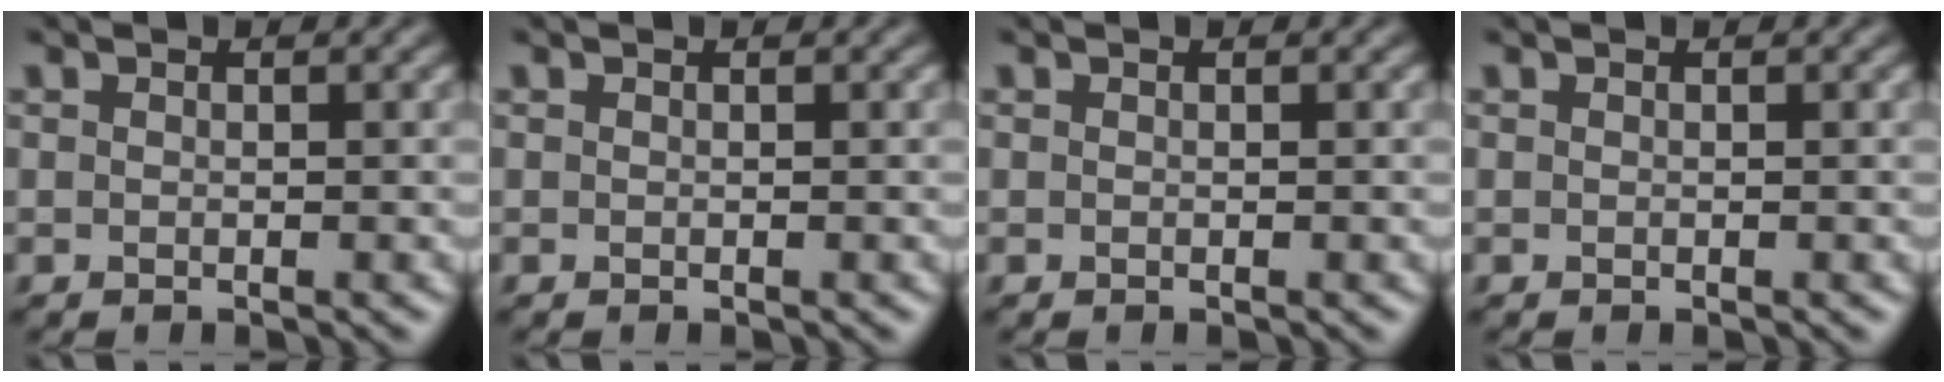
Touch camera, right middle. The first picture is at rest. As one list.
[{"total": 0.0}, {"total": 0.0}, {"total": 0.0}]